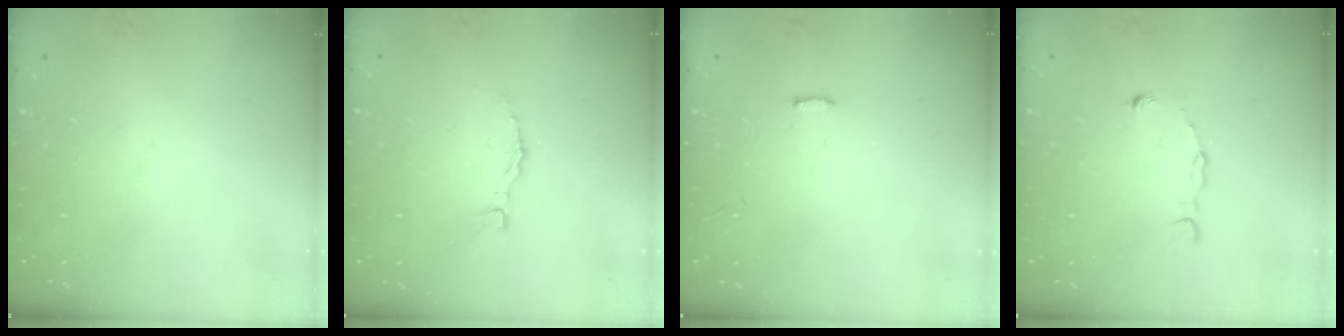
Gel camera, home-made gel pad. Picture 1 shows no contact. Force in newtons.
{"total": 3.1, "press": 3.1, "slide": 0.2}
{"total": 4.7, "press": 4.7, "slide": 0.4}
{"total": 3.2, "press": 3.2, "slide": 0.1}